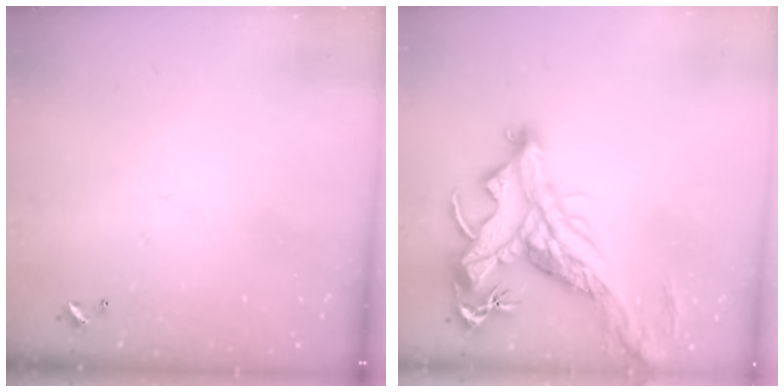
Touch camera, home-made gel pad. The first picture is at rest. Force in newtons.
{"total": 7.3, "press": 7.0, "slide": 1.9}